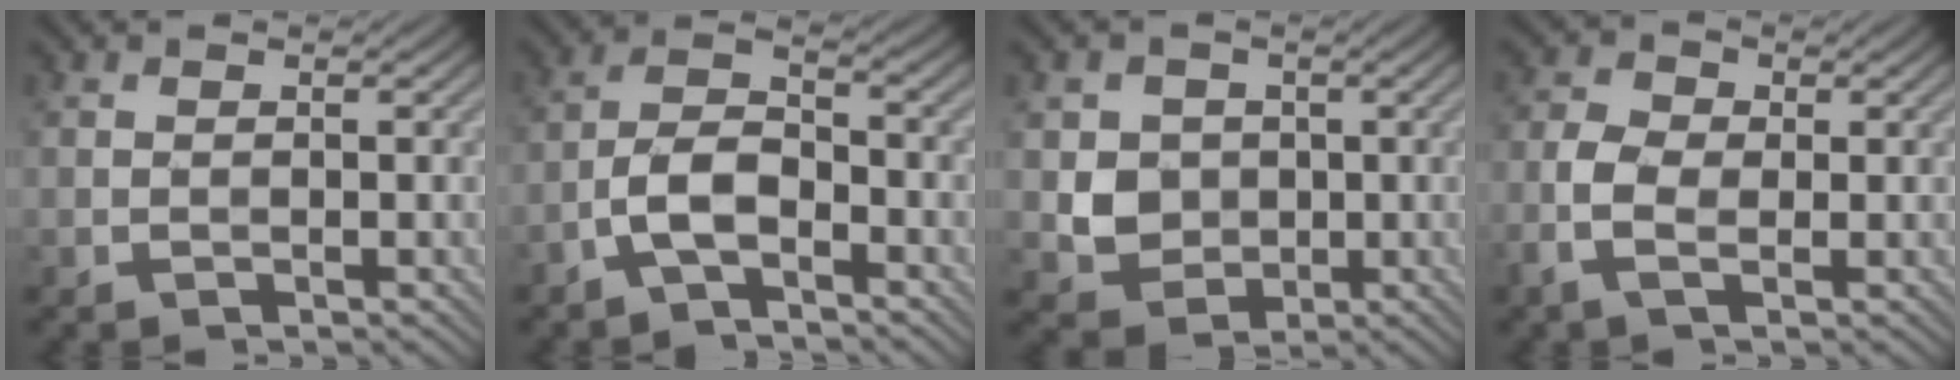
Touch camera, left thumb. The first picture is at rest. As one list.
[{"total": 4.7, "force": [-3.0, 1.6, 3.2], "torque": [-0.066, 0.012, -0.069]}, {"total": 4.6, "force": [0.1, 4.2, 1.8], "torque": [-0.050, -0.003, -0.004]}, {"total": 4.0, "force": [-0.8, 2.5, 3.1], "torque": [-0.082, 0.004, -0.026]}]